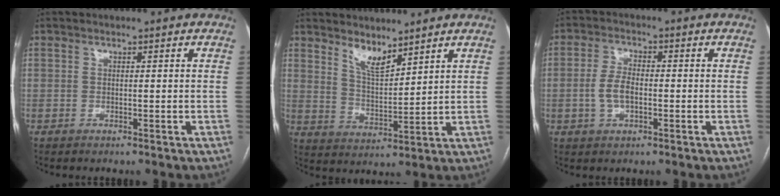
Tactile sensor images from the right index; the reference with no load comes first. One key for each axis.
{"total": 5.2, "fx": 4.3, "fy": 1.3, "fz": 2.7, "tx": -0.055, "ty": -0.012, "tz": 0.088}
{"total": 4.5, "fx": -0.8, "fy": 2.2, "fz": 3.8, "tx": -0.087, "ty": 0.009, "tz": -0.013}